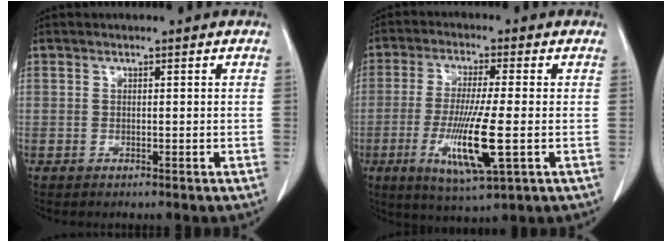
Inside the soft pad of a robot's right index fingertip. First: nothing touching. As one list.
[{"total": 11.2, "force": [-2.8, 0.8, 10.8], "torque": [-0.212, -0.025, -0.048]}]